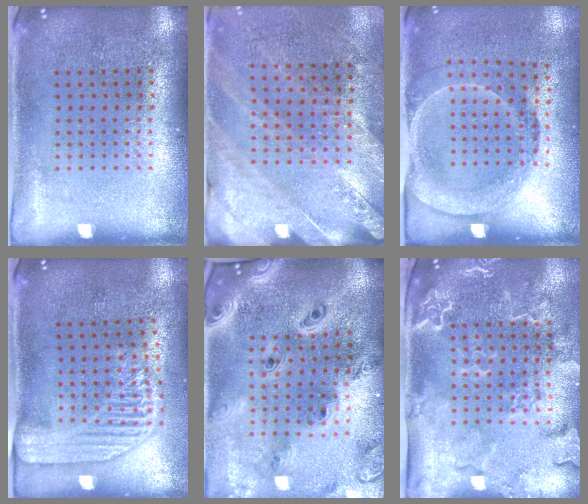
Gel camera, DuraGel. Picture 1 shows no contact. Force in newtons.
{"total": 2.5, "press": 2.3, "slide": 1.0}
{"total": 1.6, "press": 1.2, "slide": 1.1}
{"total": 2.2, "press": 1.9, "slide": 1.2}
{"total": 3.9, "press": 3.0, "slide": 2.5}
{"total": 2.8, "press": 2.5, "slide": 1.4}